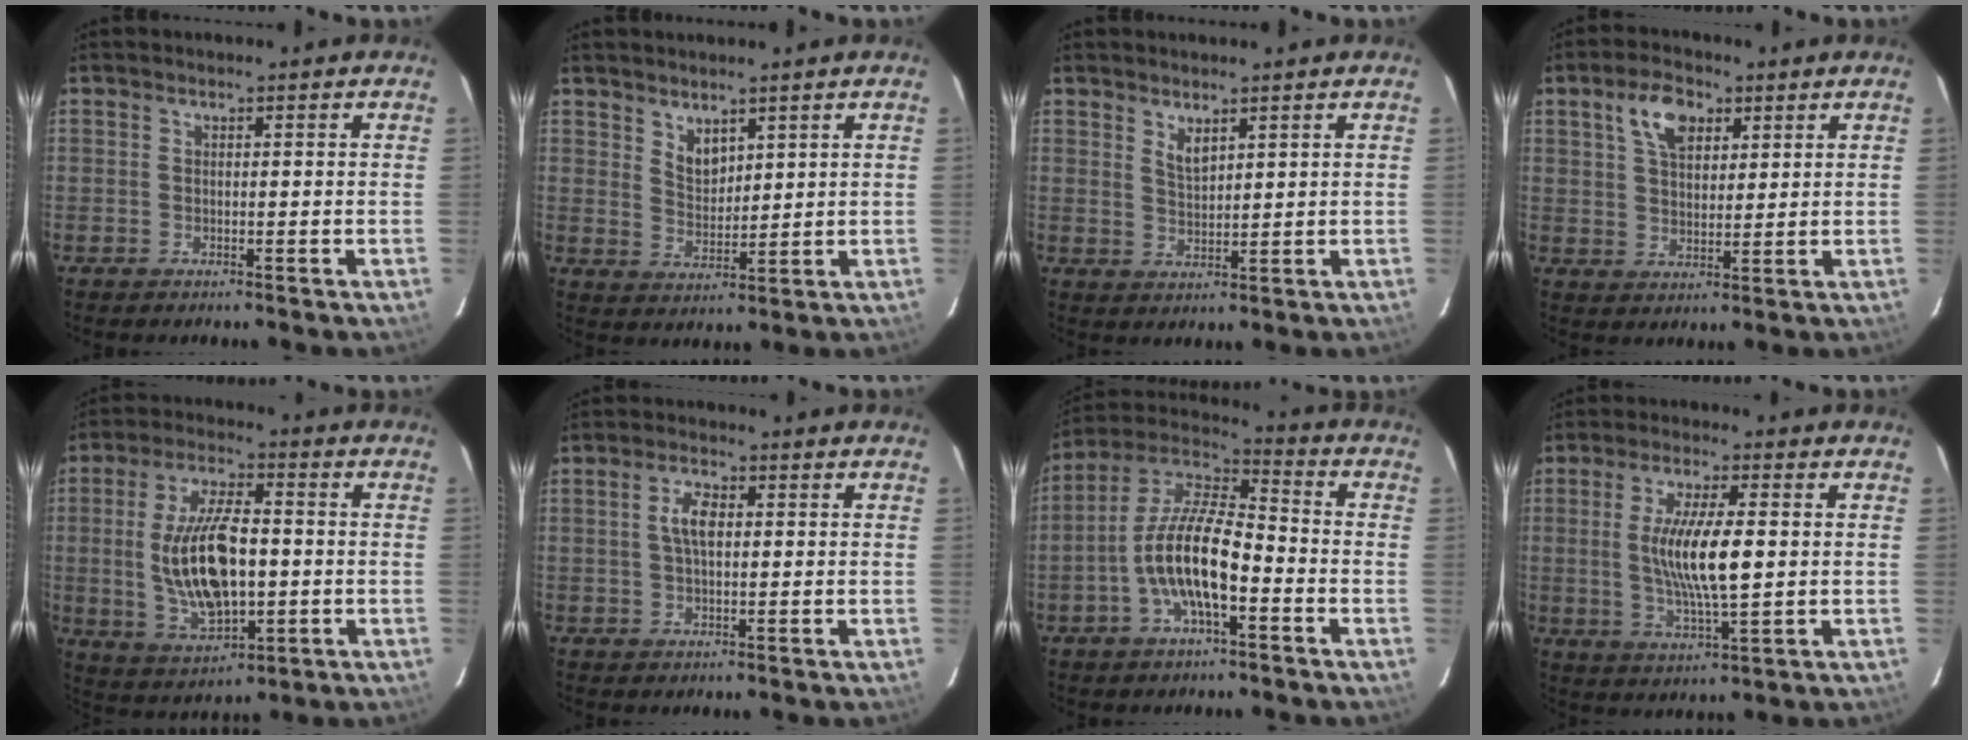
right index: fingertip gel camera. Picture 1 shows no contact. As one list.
[{"total": 4.5, "force": [3.4, 2.2, 2.0], "torque": [-0.028, -0.002, 0.065]}, {"total": 3.0, "force": [2.2, 1.0, 1.8], "torque": [-0.033, -0.004, 0.041]}, {"total": 7.6, "force": [3.7, 4.2, 5.1], "torque": [-0.090, 0.019, 0.067]}, {"total": 15.6, "force": [-0.9, 6.9, 13.9], "torque": [-0.273, -0.003, -0.001]}, {"total": 4.1, "force": [0.6, 1.9, 3.6], "torque": [-0.071, 0.008, 0.014]}, {"total": 13.4, "force": [-4.6, 4.4, 11.8], "torque": [-0.235, 0.001, -0.090]}, {"total": 10.6, "force": [0.4, 2.2, 10.4], "torque": [-0.196, -0.006, 0.012]}]